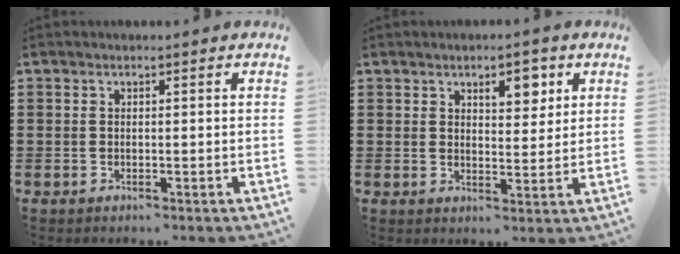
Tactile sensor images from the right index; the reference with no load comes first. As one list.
[{"total": 4.9, "force": [2.8, 2.2, 3.3], "torque": [-0.040, -0.002, 0.042]}]